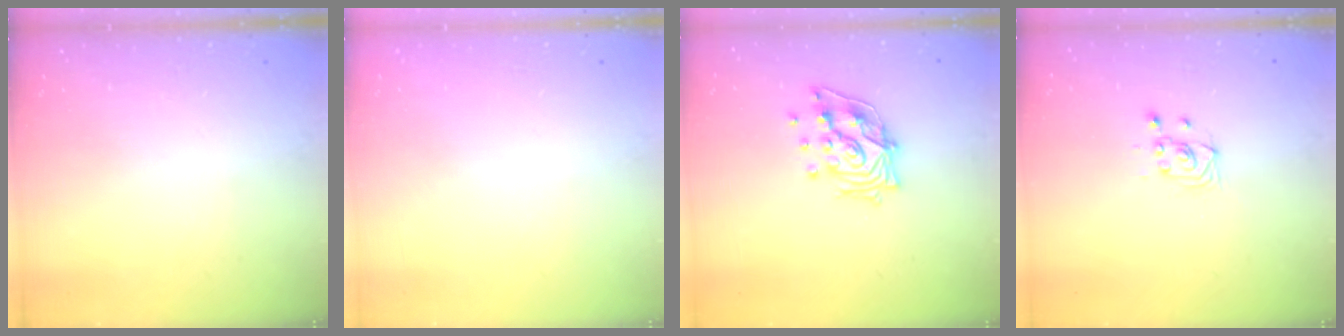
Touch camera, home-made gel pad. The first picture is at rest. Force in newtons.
{"total": 0.0}
{"total": 14.1, "press": 14.0, "slide": 1.8}
{"total": 4.2, "press": 3.9, "slide": 1.7}